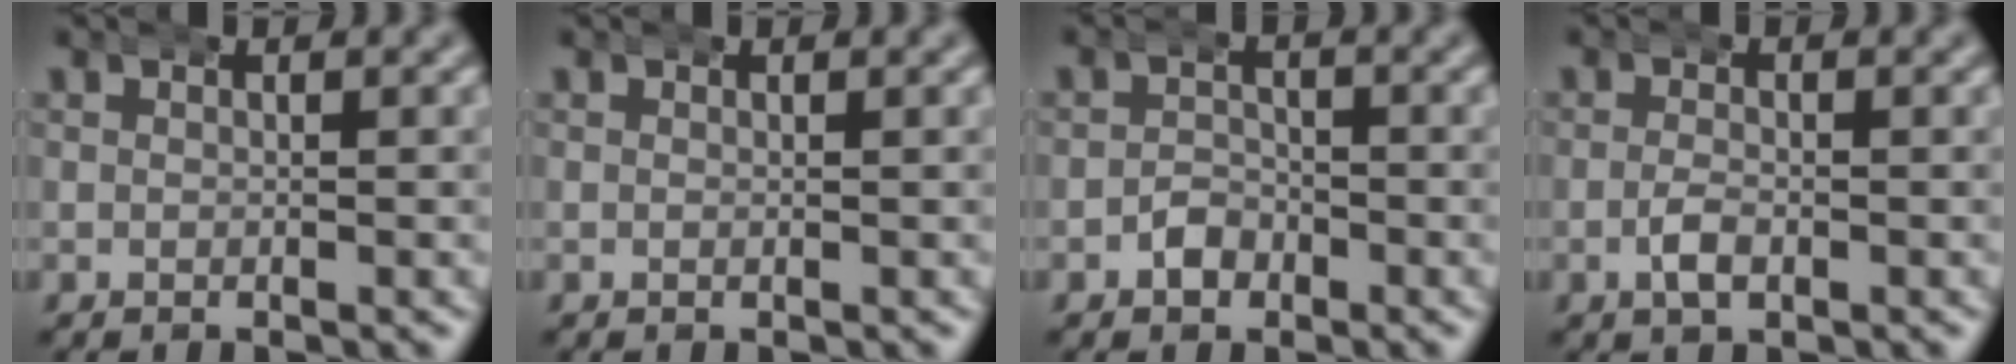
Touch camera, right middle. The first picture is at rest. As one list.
[{"total": 0.0}, {"total": 1.5, "force": [-0.9, 1.2, 0.2], "torque": [-0.004, 0.002, -0.024]}, {"total": 1.4, "force": [-0.6, 0.7, 1.1], "torque": [-0.024, -0.006, -0.014]}]